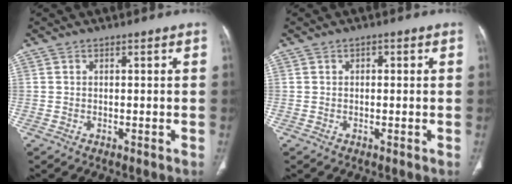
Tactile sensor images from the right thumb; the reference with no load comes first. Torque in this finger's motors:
{"motor_torque": [-0.02, -0.22, -0.22, 0.04, 0.07]}